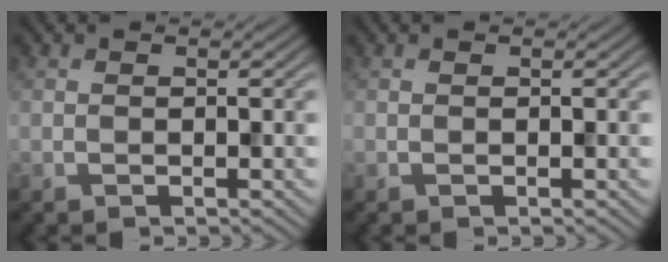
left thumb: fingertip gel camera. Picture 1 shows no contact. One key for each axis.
{"total": 0.0}